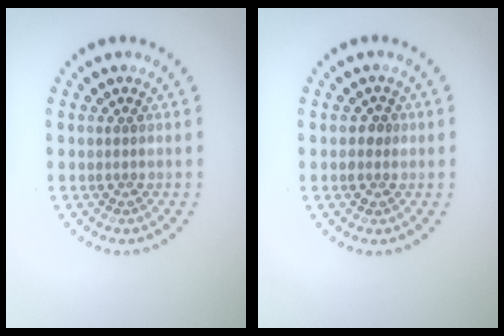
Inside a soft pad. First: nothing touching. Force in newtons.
{"total": 1.1, "press": 1.1, "slide": 0.3}